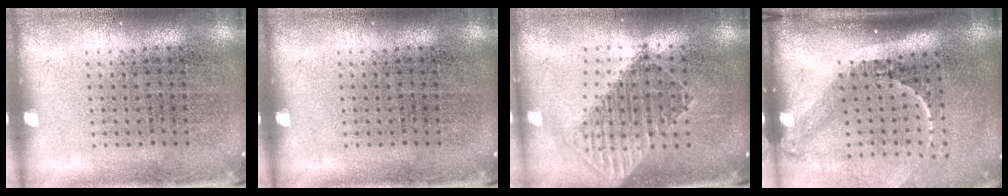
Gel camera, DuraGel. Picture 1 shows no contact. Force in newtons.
{"total": 0.0}
{"total": 1.7, "press": 1.4, "slide": 0.9}
{"total": 2.3, "press": 1.4, "slide": 1.8}